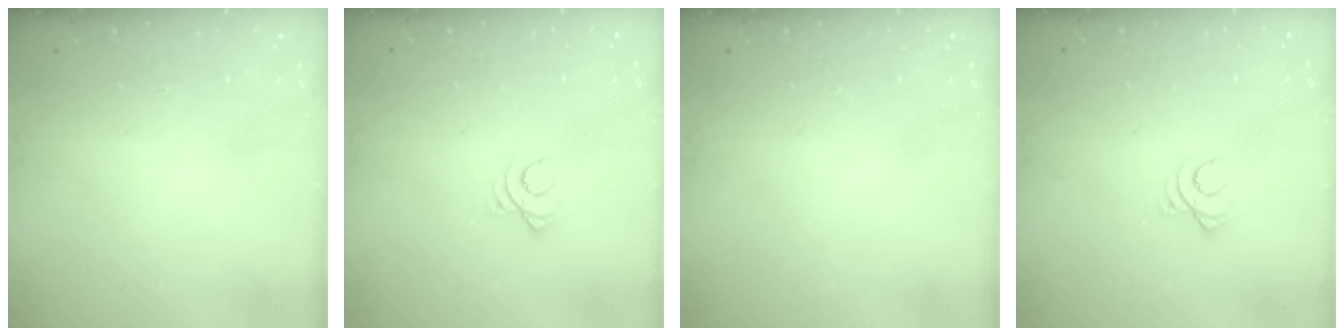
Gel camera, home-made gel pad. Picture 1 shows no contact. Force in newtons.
{"total": 2.5, "press": 2.5, "slide": 0.3}
{"total": 0.0}
{"total": 2.5, "press": 2.5, "slide": 0.3}